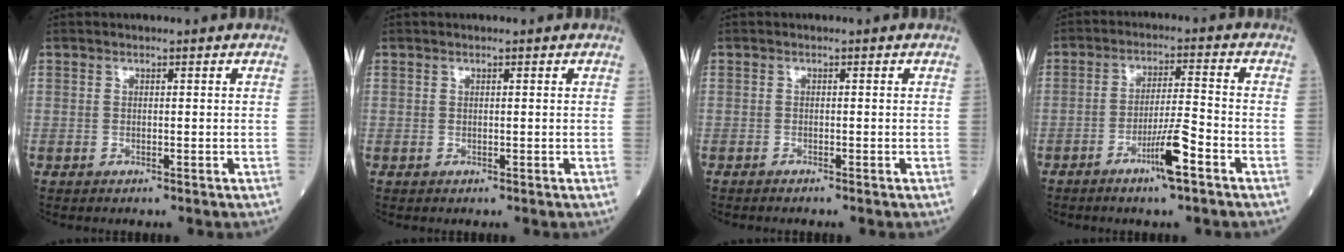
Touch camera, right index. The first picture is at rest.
{"total": 0.0}
{"total": 0.9, "force": [-0.8, -0.1, 0.4], "torque": [-0.007, 0.000, -0.012]}
{"total": 6.8, "force": [-3.8, -0.1, 5.7], "torque": [-0.102, -0.003, -0.069]}